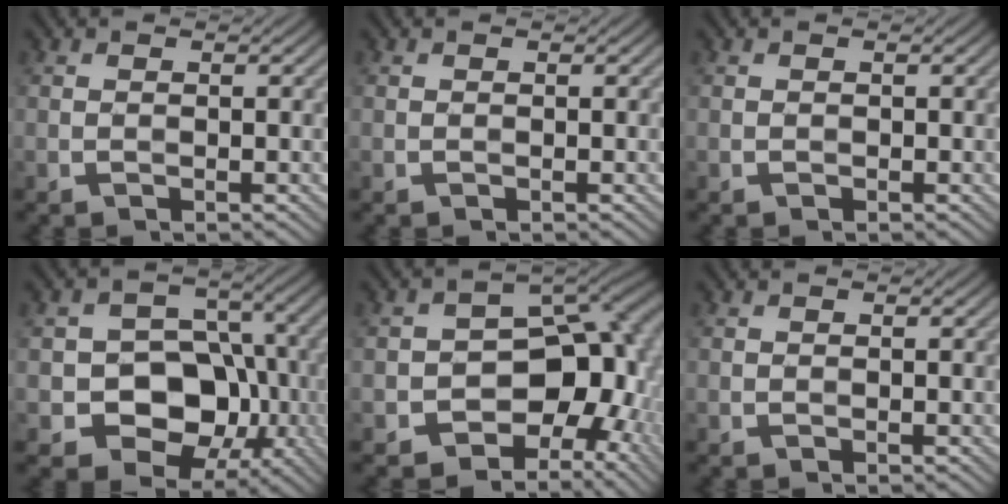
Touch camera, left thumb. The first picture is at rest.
{"total": 0.0}
{"total": 0.0}
{"total": 12.4, "force": [-3.6, 9.8, 6.8], "torque": [-0.088, -0.018, -0.096]}
{"total": 13.1, "force": [-3.7, 9.6, 8.2], "torque": [-0.086, -0.014, -0.059]}
{"total": 0.0}